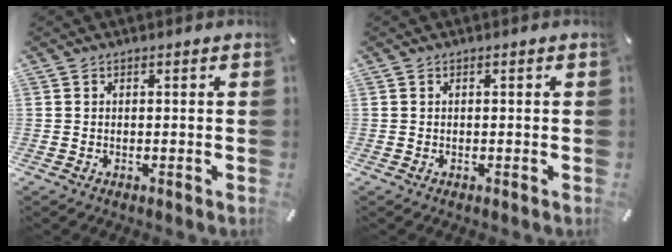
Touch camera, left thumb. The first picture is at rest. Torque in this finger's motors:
{"motor_torque": [0.00, 0.00, -0.04, 0.04, 0.00]}